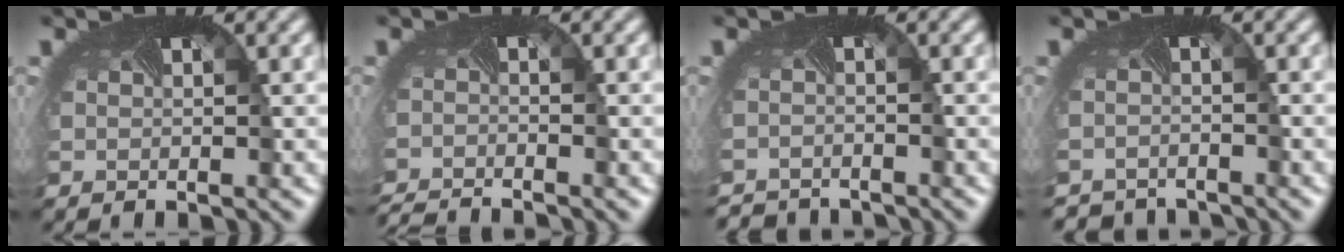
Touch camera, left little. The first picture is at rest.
{"total": 3.3, "force": [-3.3, -0.1, 0.3], "torque": [-0.010, -0.025, -0.063]}
{"total": 3.0, "force": [-3.0, 0.2, -0.4], "torque": [0.003, -0.018, -0.051]}
{"total": 3.0, "force": [-2.9, 0.2, -0.7], "torque": [0.008, -0.019, -0.049]}